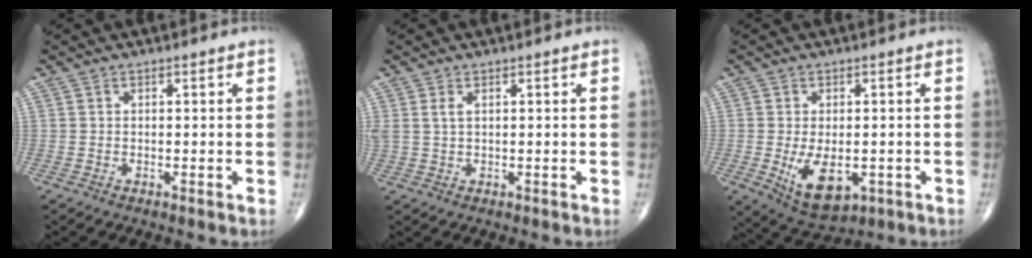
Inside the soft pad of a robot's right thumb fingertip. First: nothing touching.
{"total": 2.3, "force": [0.8, 1.1, 1.9], "torque": [-0.050, 0.010, 0.025]}
{"total": 9.1, "force": [-2.1, 5.1, 7.2], "torque": [-0.107, -0.011, -0.018]}